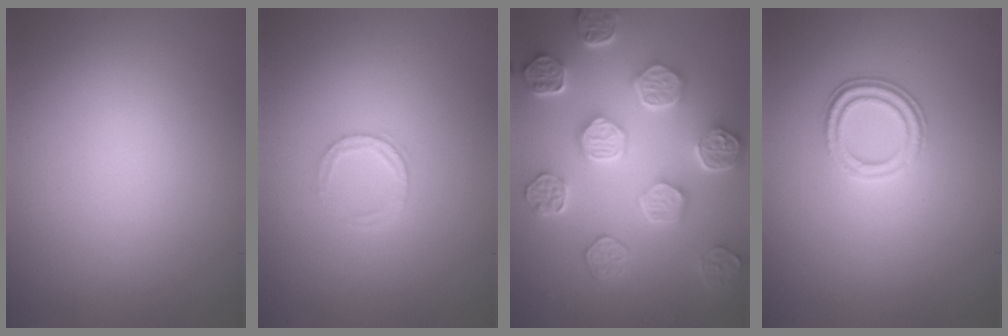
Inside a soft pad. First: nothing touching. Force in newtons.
{"total": 1.4, "press": 1.3, "slide": 0.2}
{"total": 7.8, "press": 5.9, "slide": 5.1}
{"total": 2.3, "press": 2.1, "slide": 1.0}